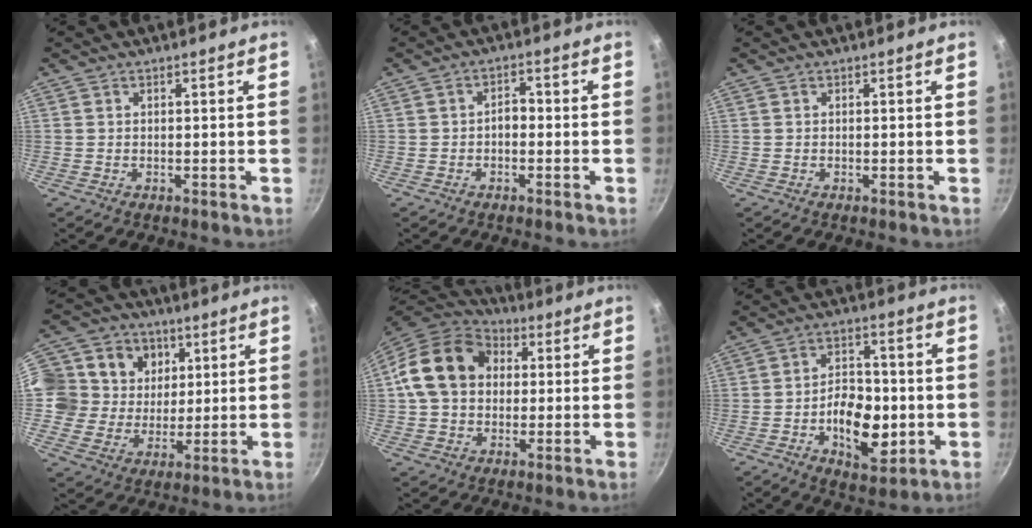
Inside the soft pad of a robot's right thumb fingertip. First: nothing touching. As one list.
[{"total": 2.6, "force": [-0.8, 1.6, 1.8], "torque": [-0.016, 0.014, -0.017]}, {"total": 0.0}, {"total": 14.9, "force": [4.3, 13.2, 5.4], "torque": [-0.075, -0.004, 0.066]}, {"total": 16.8, "force": [2.6, 13.2, 10.1], "torque": [-0.162, 0.033, 0.030]}, {"total": 12.5, "force": [-2.7, 7.5, 9.7], "torque": [-0.123, 0.010, -0.041]}]